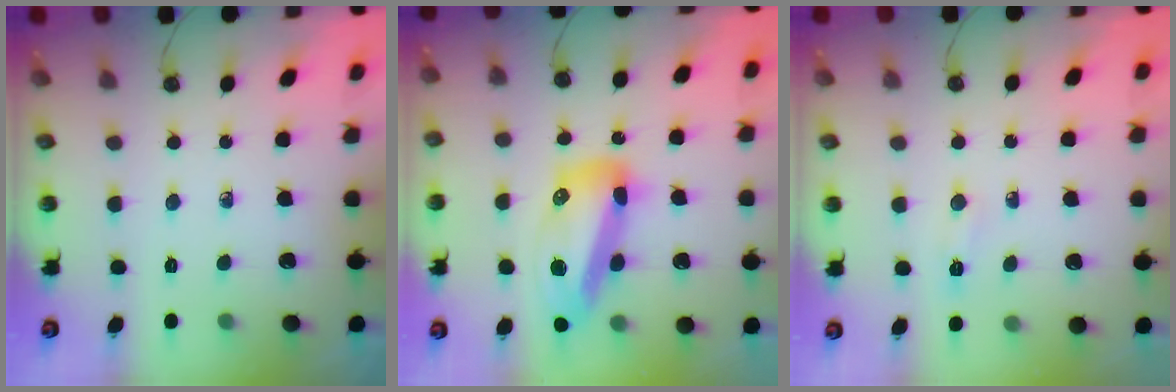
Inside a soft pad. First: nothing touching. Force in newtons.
{"total": 18.4, "press": 18.3, "slide": 1.8}
{"total": 6.1, "press": 5.6, "slide": 2.6}